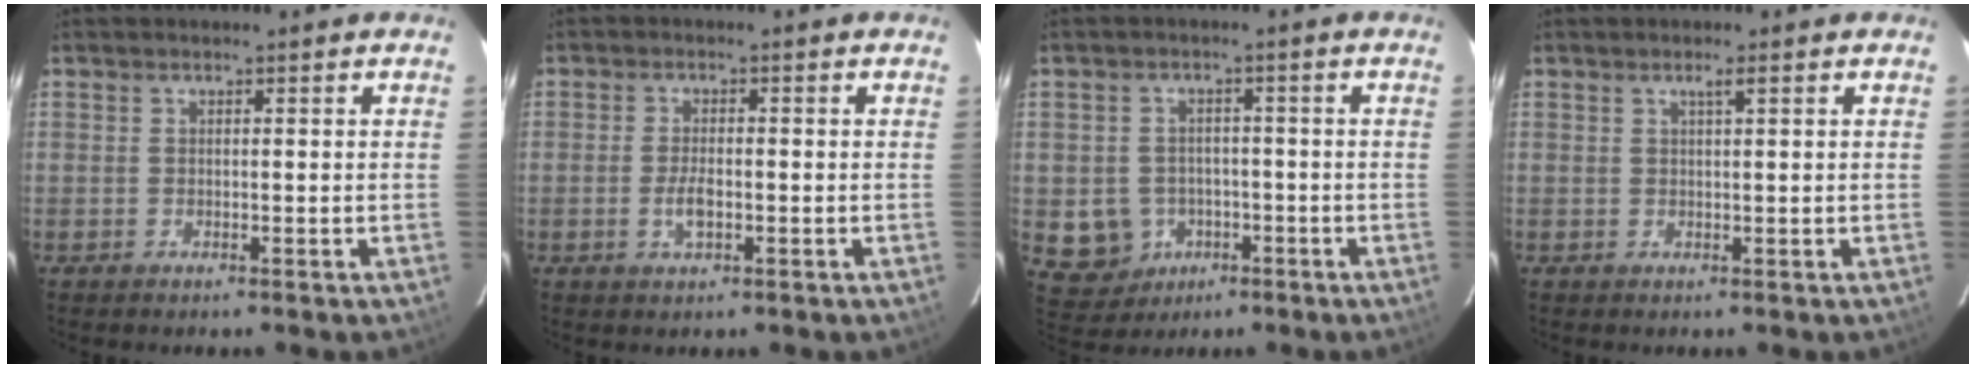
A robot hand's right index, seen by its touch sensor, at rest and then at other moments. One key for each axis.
{"total": 3.3, "fx": -0.9, "fy": 1.4, "fz": 2.8, "tx": -0.057, "ty": 0.000, "tz": -0.016}
{"total": 7.8, "fx": -2.6, "fy": 7.2, "fz": 2.0, "tx": -0.067, "ty": 0.012, "tz": -0.020}
{"total": 1.3, "fx": 0.7, "fy": 0.0, "fz": 1.1, "tx": -0.020, "ty": 0.005, "tz": 0.013}